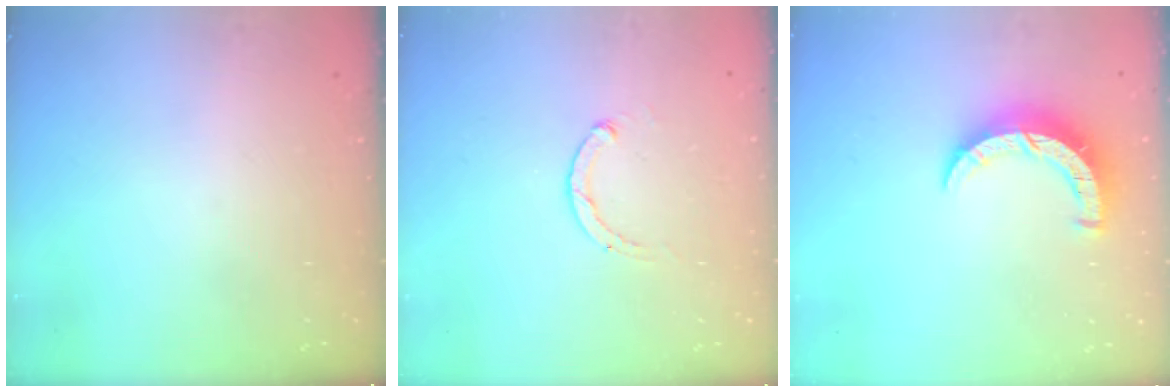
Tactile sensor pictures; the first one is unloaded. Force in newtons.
{"total": 1.8, "press": 1.7, "slide": 0.5}
{"total": 8.0, "press": 8.0, "slide": 0.3}